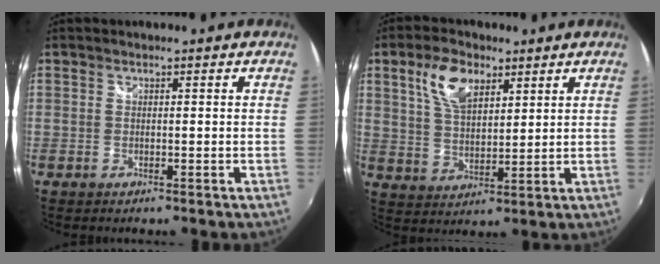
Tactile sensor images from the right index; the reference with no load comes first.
{"total": 8.9, "force": [4.6, 4.7, 6.1], "torque": [-0.118, 0.013, 0.087]}